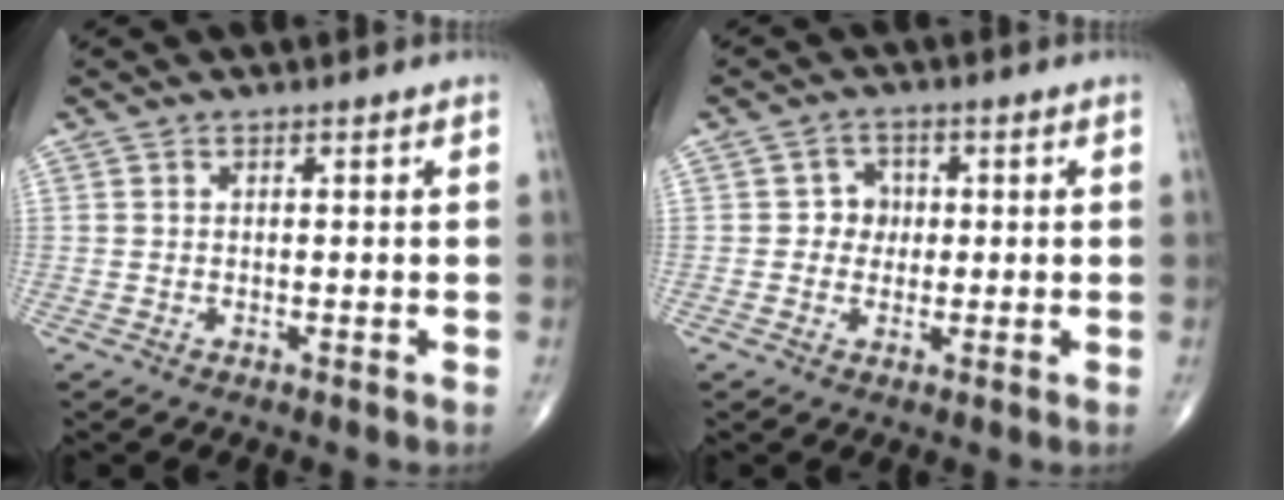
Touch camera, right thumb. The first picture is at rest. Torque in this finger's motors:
{"motor_torque": [0.03, -0.07, 0.35, -0.01, 0.00]}